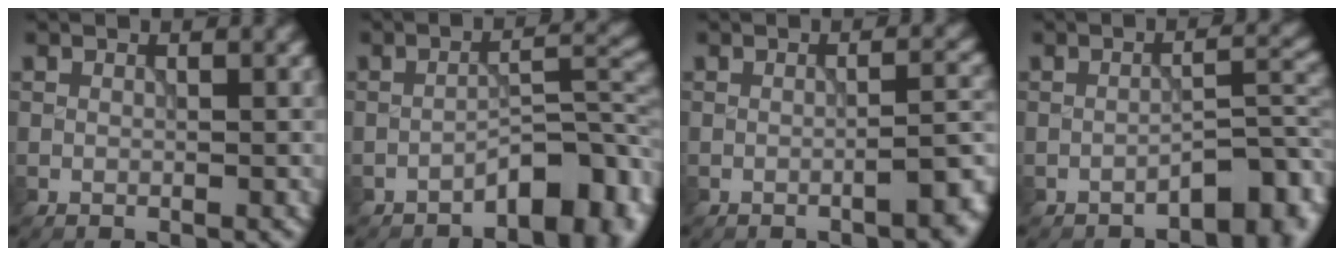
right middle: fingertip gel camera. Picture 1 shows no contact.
{"total": 5.5, "force": [-3.5, 2.0, 3.7], "torque": [-0.041, 0.014, -0.057]}
{"total": 3.4, "force": [-1.7, 0.9, 2.8], "torque": [-0.033, 0.010, -0.031]}
{"total": 3.9, "force": [-2.6, 1.2, 2.6], "torque": [-0.030, 0.014, -0.042]}